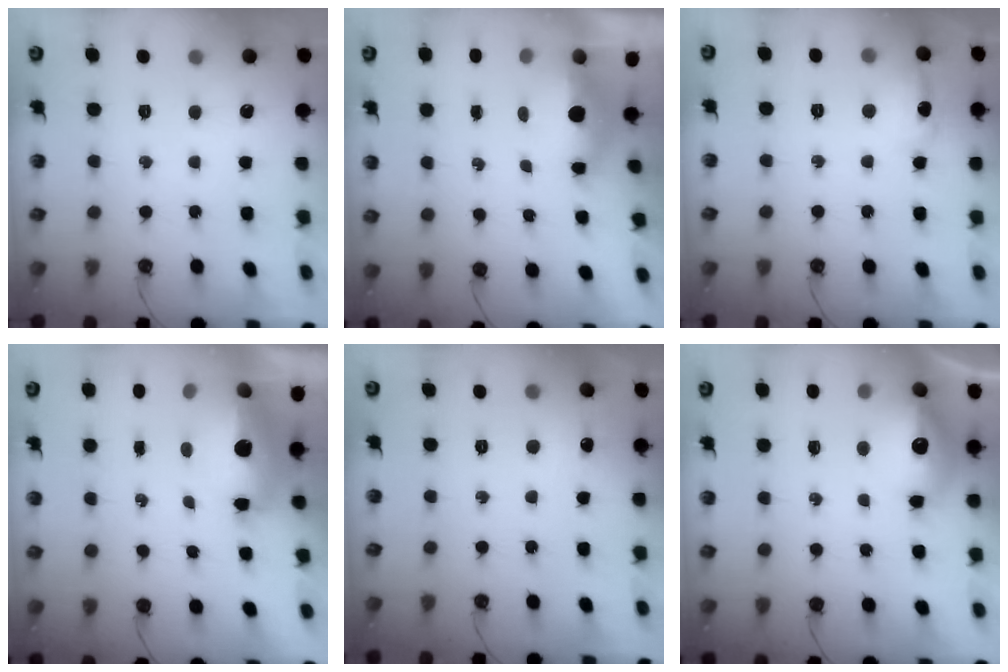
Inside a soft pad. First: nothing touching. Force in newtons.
{"total": 5.6, "press": 5.6, "slide": 0.7}
{"total": 9.5, "press": 9.4, "slide": 0.8}
{"total": 13.7, "press": 13.6, "slide": 1.5}
{"total": 4.0, "press": 3.9, "slide": 0.6}
{"total": 14.4, "press": 14.3, "slide": 1.5}